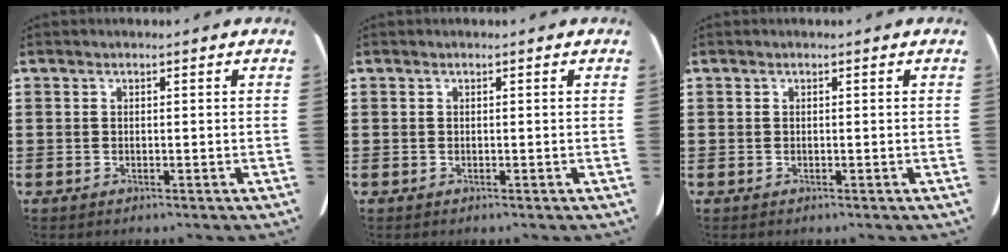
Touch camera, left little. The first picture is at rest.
{"total": 0.0}
{"total": 0.0}